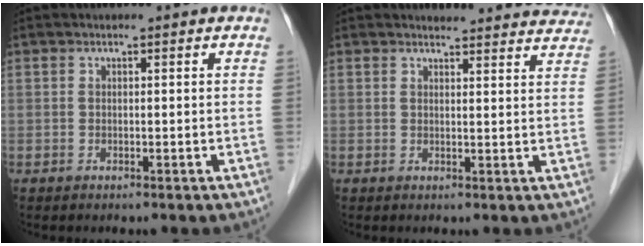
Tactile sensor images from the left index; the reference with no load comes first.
{"total": 14.0, "force": [13.6, 2.4, 2.0], "torque": [0.006, -0.031, 0.129]}